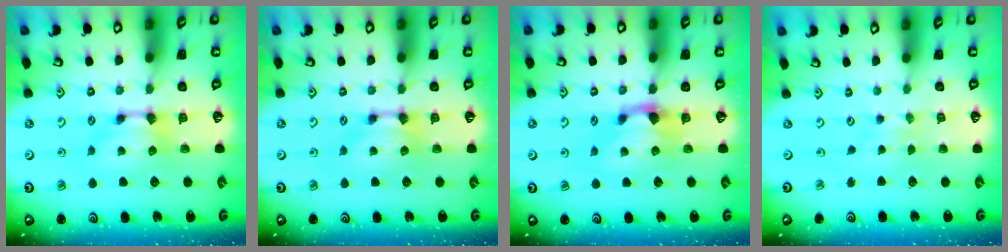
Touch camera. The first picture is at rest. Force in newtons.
{"total": 0.0}
{"total": 1.2, "press": 0.1, "slide": 1.2}
{"total": 2.0, "press": 2.0, "slide": 0.1}